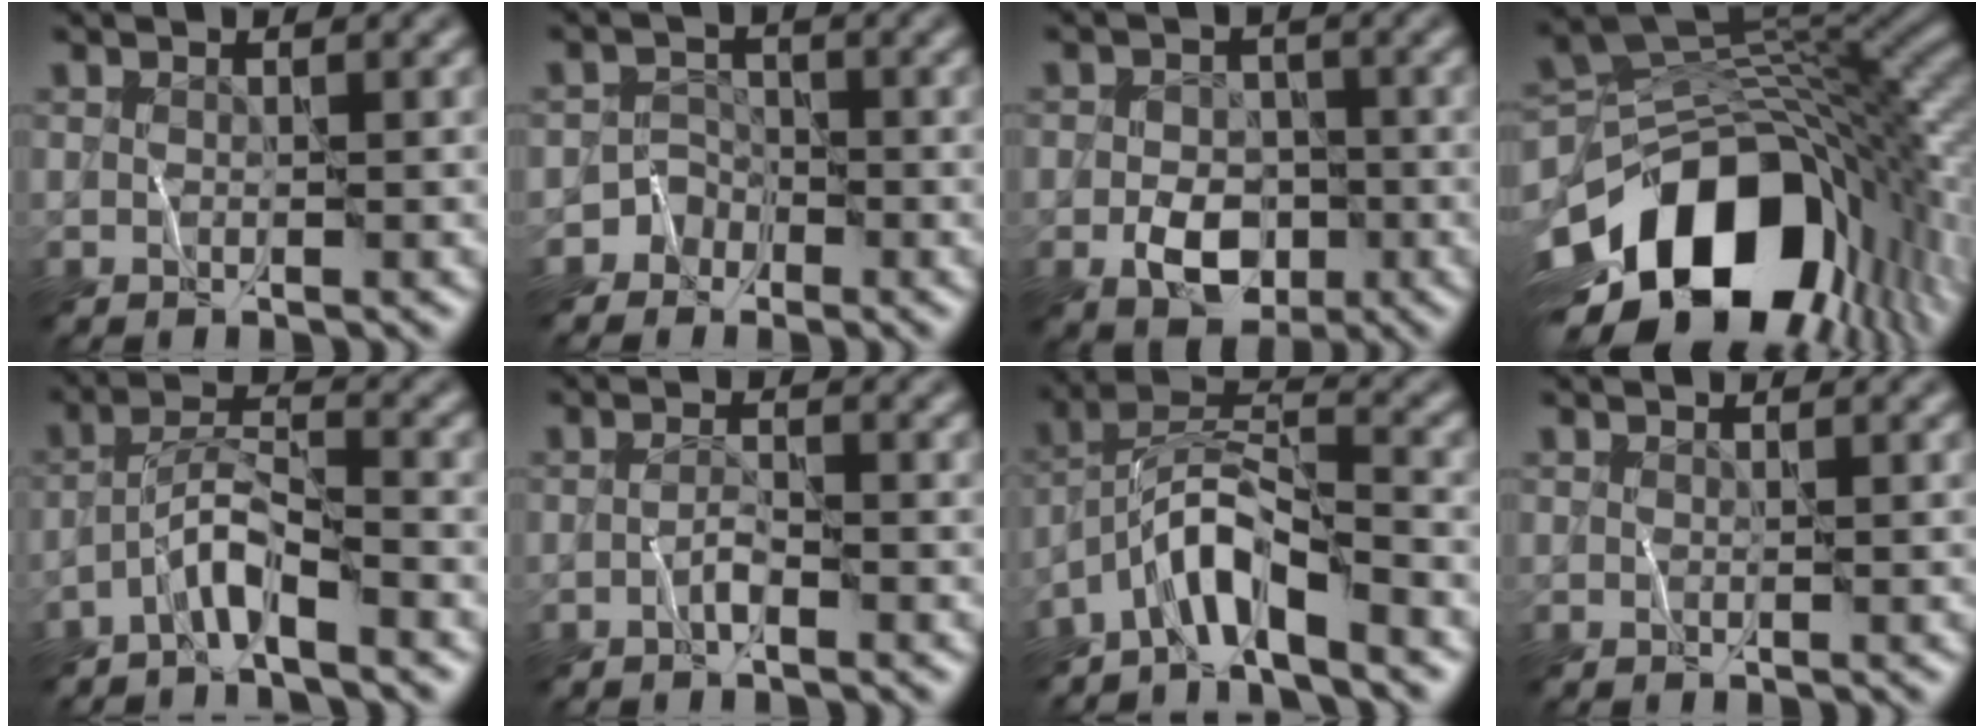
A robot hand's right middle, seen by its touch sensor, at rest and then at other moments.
{"total": 2.3, "force": [-1.5, 1.7, -0.4], "torque": [0.033, 0.017, -0.033]}
{"total": 4.5, "force": [-1.7, 3.1, 2.8], "torque": [-0.039, -0.004, -0.033]}
{"total": 16.8, "force": [-7.0, 10.5, 11.0], "torque": [-0.195, -0.013, -0.113]}
{"total": 3.5, "force": [-2.6, 0.5, 2.2], "torque": [-0.041, 0.013, -0.060]}
{"total": 1.1, "force": [-0.7, 0.1, 0.9], "torque": [-0.016, 0.005, -0.017]}
{"total": 5.3, "force": [-3.8, 1.2, 3.5], "torque": [-0.061, 0.011, -0.081]}
{"total": 0.0}